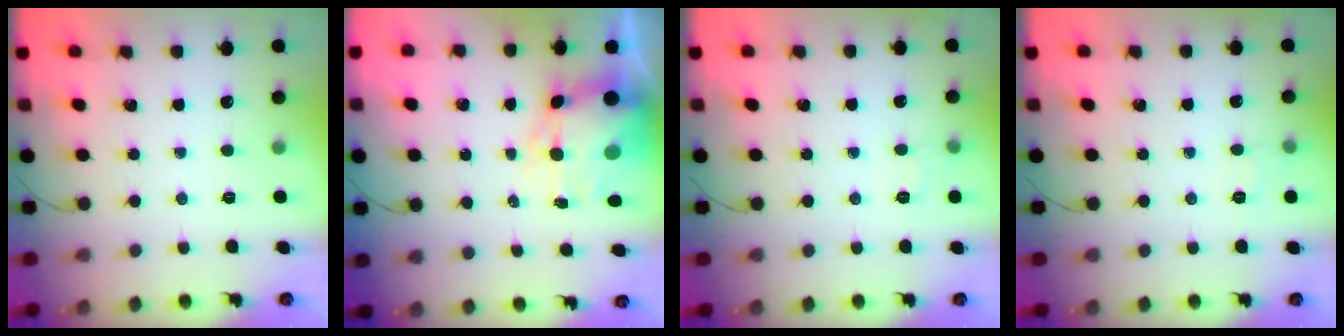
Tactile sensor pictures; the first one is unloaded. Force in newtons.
{"total": 9.1, "press": 8.6, "slide": 2.8}
{"total": 4.6, "press": 4.4, "slide": 1.2}
{"total": 4.6, "press": 4.4, "slide": 1.2}